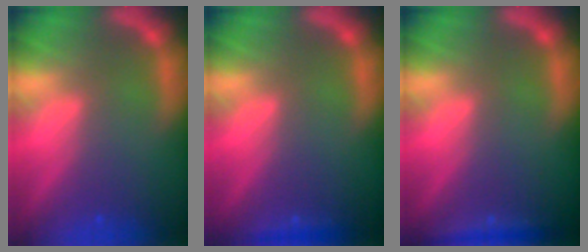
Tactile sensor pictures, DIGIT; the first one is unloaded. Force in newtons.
{"total": 0.9}
{"total": 1.9}